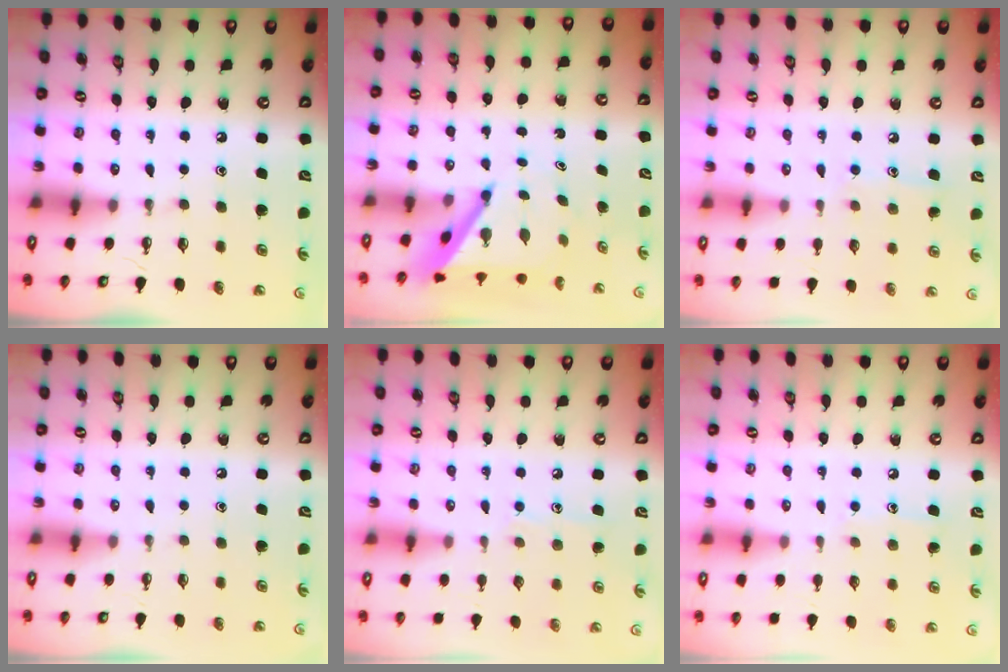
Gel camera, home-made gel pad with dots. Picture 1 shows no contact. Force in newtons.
{"total": 5.1, "press": 5.1, "slide": 0.4}
{"total": 5.9, "press": 5.9, "slide": 0.5}
{"total": 0.0}
{"total": 7.4, "press": 7.4, "slide": 0.7}
{"total": 6.4, "press": 6.4, "slide": 0.6}